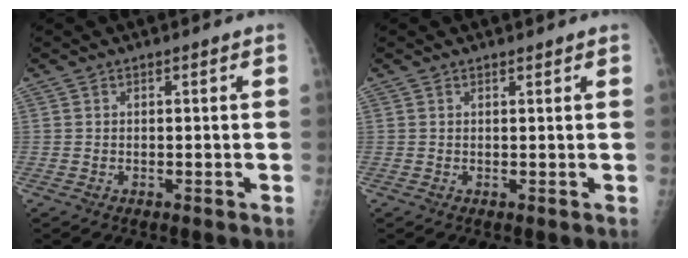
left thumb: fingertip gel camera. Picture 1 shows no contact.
{"total": 0.7, "force": [0.7, 0.2, 0.2], "torque": [-0.003, -0.006, 0.012]}